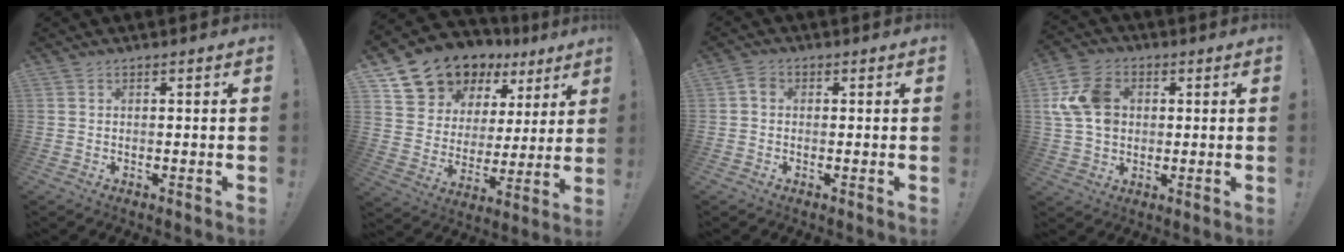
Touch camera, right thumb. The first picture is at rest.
{"total": 12.8, "force": [10.4, 7.1, 2.4], "torque": [-0.053, -0.084, 0.200]}
{"total": 2.3, "force": [-0.2, 1.8, 1.5], "torque": [-0.030, 0.010, -0.003]}
{"total": 13.2, "force": [2.6, 10.4, 7.7], "torque": [-0.149, 0.001, 0.055]}